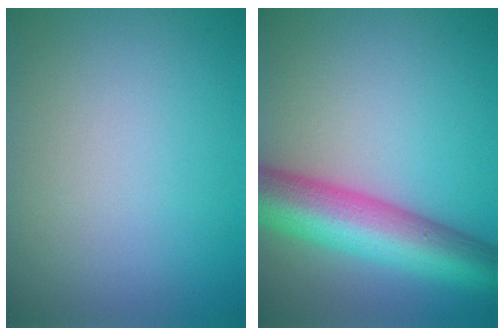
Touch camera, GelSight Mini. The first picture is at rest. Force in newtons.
{"total": 9.4, "press": 9.4, "slide": 0.3}